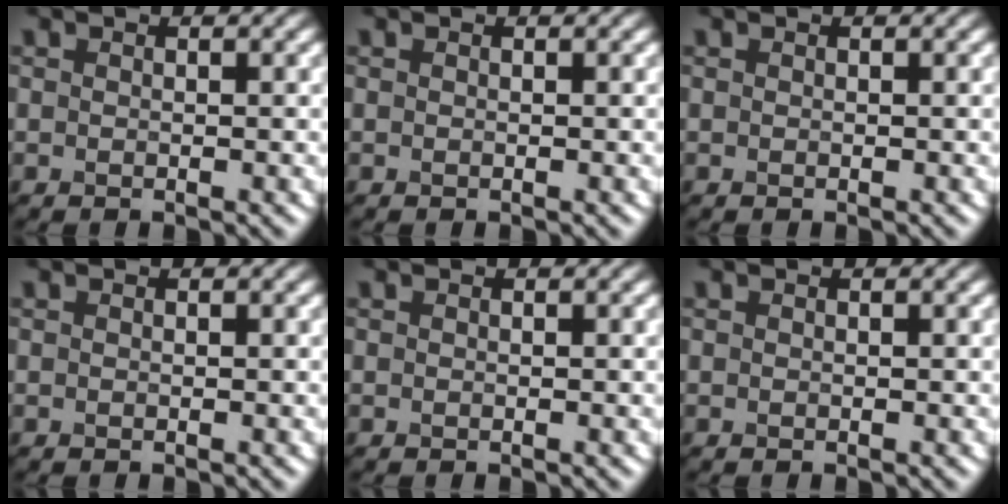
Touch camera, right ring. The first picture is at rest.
{"total": 0.0}
{"total": 0.0}
{"total": 0.0}
{"total": 0.0}
{"total": 0.0}